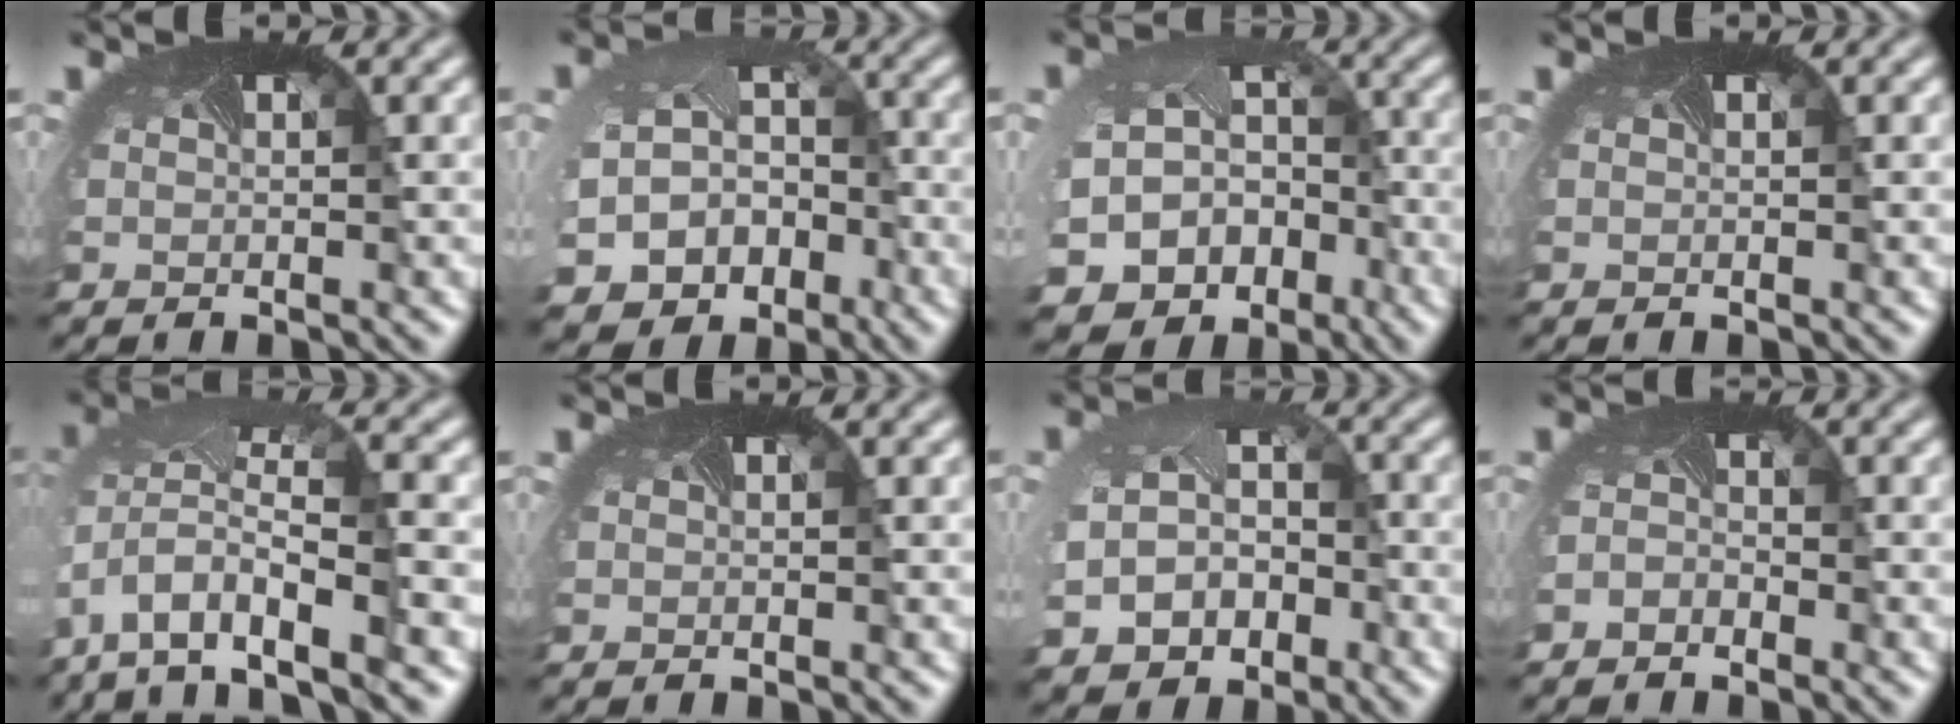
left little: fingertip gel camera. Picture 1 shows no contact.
{"total": 8.6, "force": [-3.7, 7.0, 3.4], "torque": [-0.083, -0.046, -0.046]}
{"total": 13.1, "force": [-6.8, 10.2, 4.7], "torque": [-0.105, -0.063, -0.081]}
{"total": 0.0}
{"total": 9.8, "force": [-4.4, 4.7, 7.3], "torque": [-0.167, -0.019, -0.065]}
{"total": 0.0}
{"total": 7.0, "force": [-2.5, 5.6, 3.4], "torque": [-0.087, -0.044, -0.024]}
{"total": 1.0, "force": [-0.9, 0.5, -0.3], "torque": [-0.011, -0.008, -0.019]}